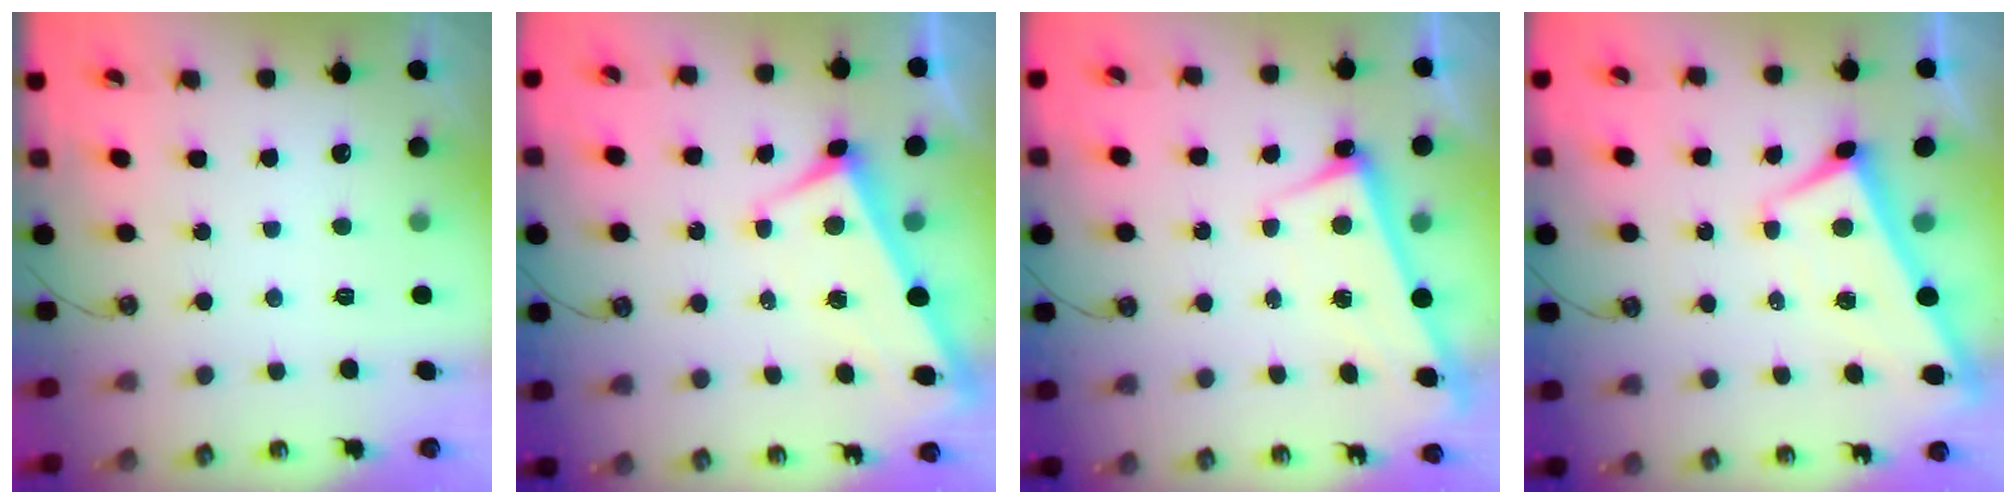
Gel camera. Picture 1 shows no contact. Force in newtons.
{"total": 3.0, "press": 2.9, "slide": 0.9}
{"total": 2.8, "press": 2.7, "slide": 0.4}
{"total": 3.7, "press": 3.6, "slide": 0.7}